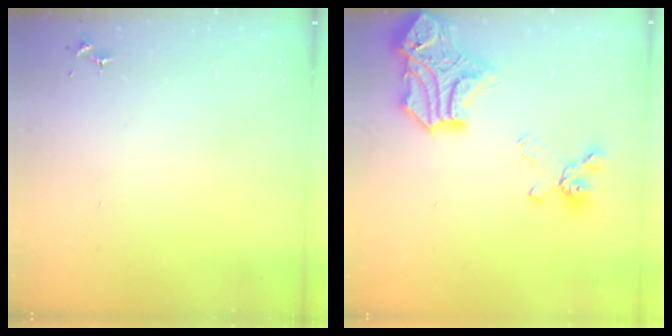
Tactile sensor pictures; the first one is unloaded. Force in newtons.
{"total": 21.4, "press": 21.4, "slide": 1.4}